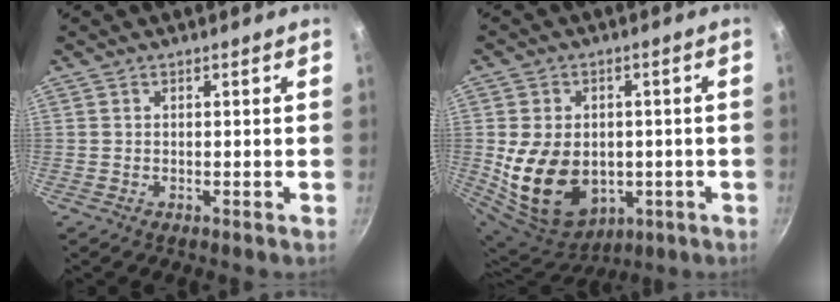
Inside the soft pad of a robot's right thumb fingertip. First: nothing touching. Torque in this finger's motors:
{"motor_torque": [-0.64, 1.29, 0.97, 0.80, 0.17]}